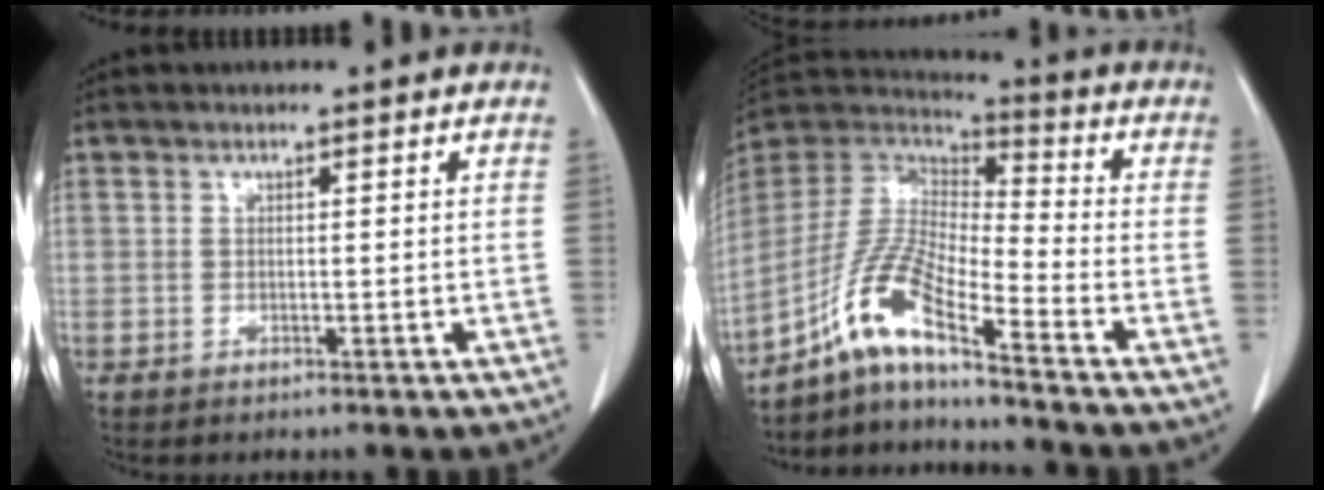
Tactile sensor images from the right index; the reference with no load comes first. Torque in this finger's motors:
{"motor_torque": [0.15, -0.10, 0.32, 0.10]}